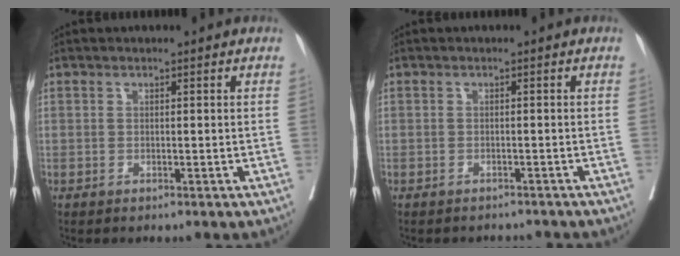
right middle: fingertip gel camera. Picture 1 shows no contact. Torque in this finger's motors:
{"motor_torque": [0.25, -0.40, 0.03, 0.01]}